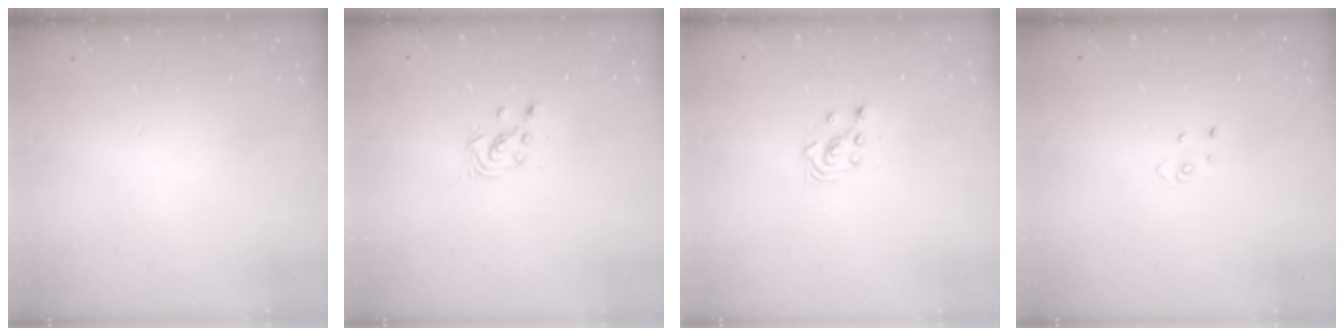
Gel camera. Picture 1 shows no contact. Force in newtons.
{"total": 3.0, "press": 2.9, "slide": 0.5}
{"total": 2.3, "press": 2.3, "slide": 0.3}
{"total": 2.9, "press": 2.9, "slide": 0.2}